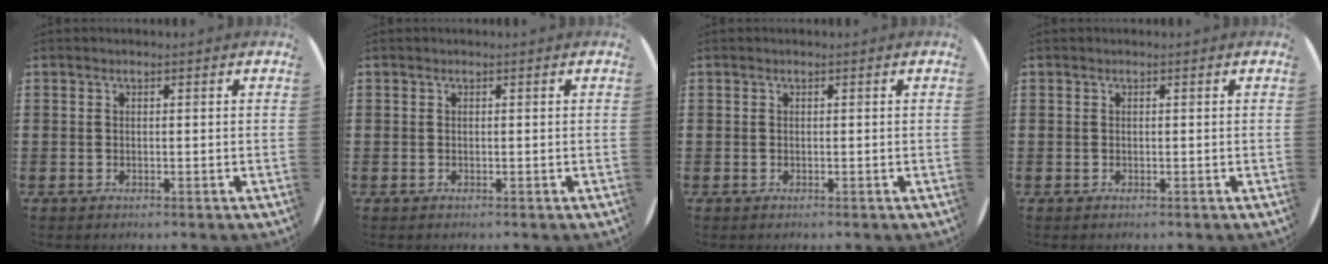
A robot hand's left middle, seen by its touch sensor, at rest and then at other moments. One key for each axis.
{"total": 0.0}
{"total": 0.0}
{"total": 0.0}